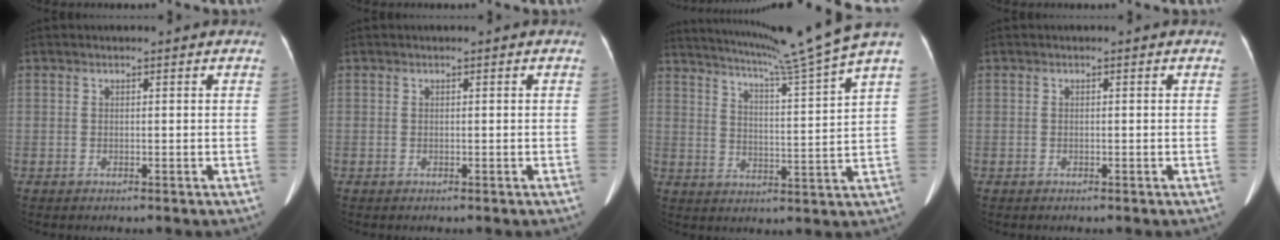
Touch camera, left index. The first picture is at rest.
{"total": 0.0}
{"total": 14.0, "force": [12.0, -3.6, 6.2], "torque": [-0.111, -0.045, 0.175]}
{"total": 0.0}